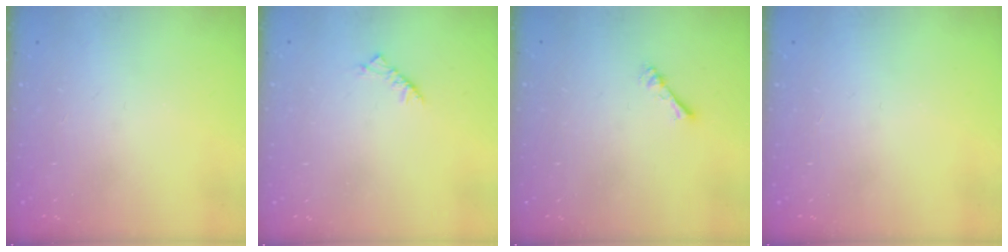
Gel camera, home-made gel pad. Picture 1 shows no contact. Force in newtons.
{"total": 2.5, "press": 2.4, "slide": 0.7}
{"total": 1.7, "press": 1.7, "slide": 0.2}
{"total": 0.0}